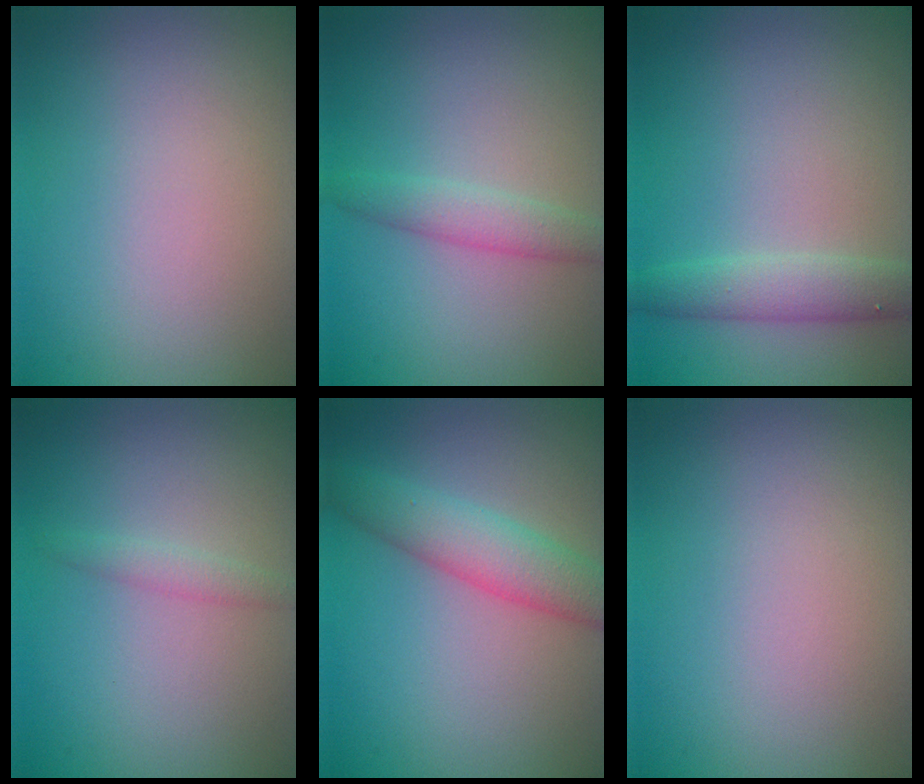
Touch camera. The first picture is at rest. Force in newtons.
{"total": 2.3, "press": 2.3, "slide": 0.1}
{"total": 2.8, "press": 2.8, "slide": 0.1}
{"total": 1.2, "press": 1.2, "slide": 0.1}
{"total": 4.3, "press": 4.3, "slide": 0.2}
{"total": 0.0}